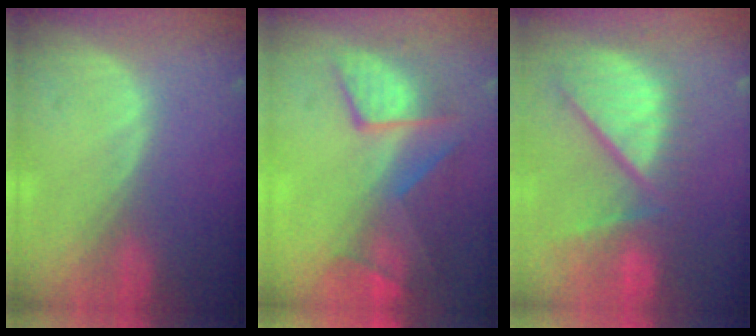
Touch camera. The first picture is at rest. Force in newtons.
{"total": 9.7, "press": 8.4, "slide": 4.7}
{"total": 11.7, "press": 10.3, "slide": 5.5}